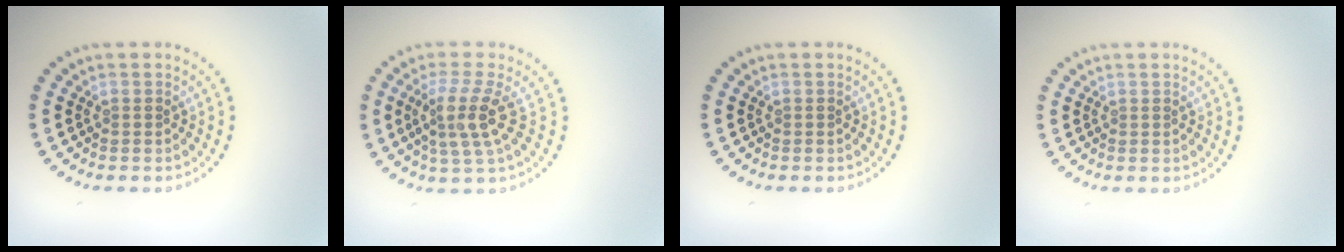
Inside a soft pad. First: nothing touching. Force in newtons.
{"total": 3.6, "press": 2.9, "slide": 2.2}
{"total": 0.0}
{"total": 0.0}